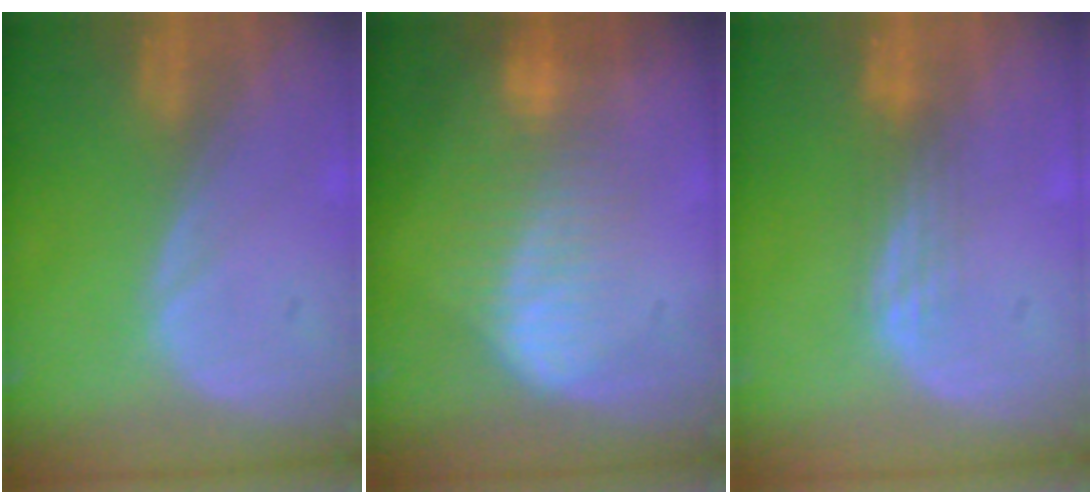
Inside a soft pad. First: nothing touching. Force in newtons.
{"total": 7.1, "press": 6.5, "slide": 2.9}
{"total": 3.0, "press": 2.5, "slide": 1.6}